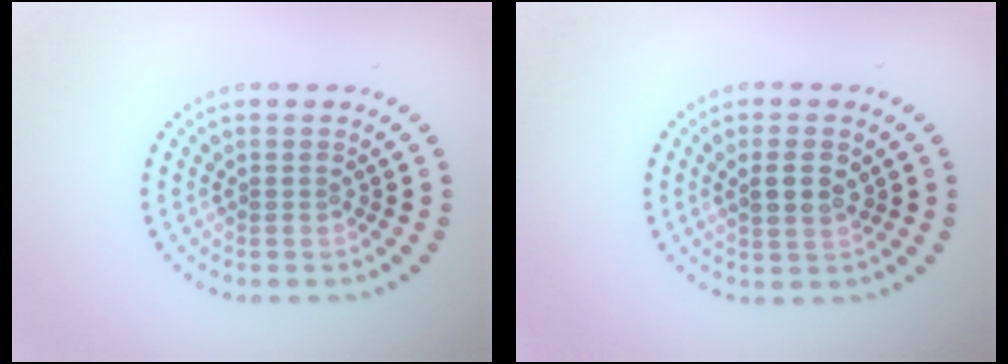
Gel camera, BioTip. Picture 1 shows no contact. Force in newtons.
{"total": 2.5, "press": 2.4, "slide": 0.6}